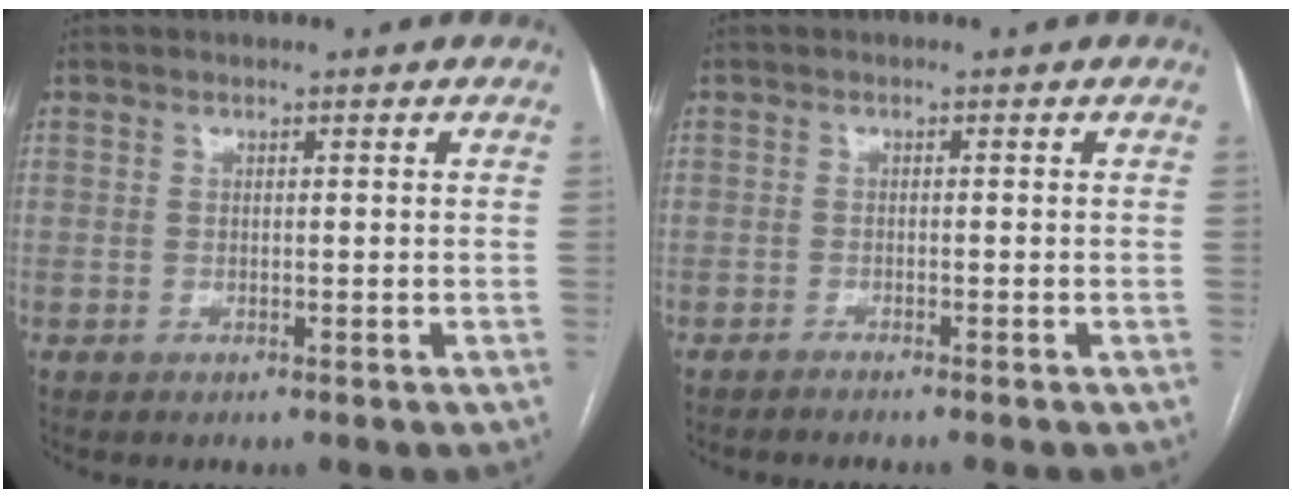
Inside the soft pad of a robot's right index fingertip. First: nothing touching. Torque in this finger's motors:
{"motor_torque": [-0.13, -0.13, -0.06, -0.01]}